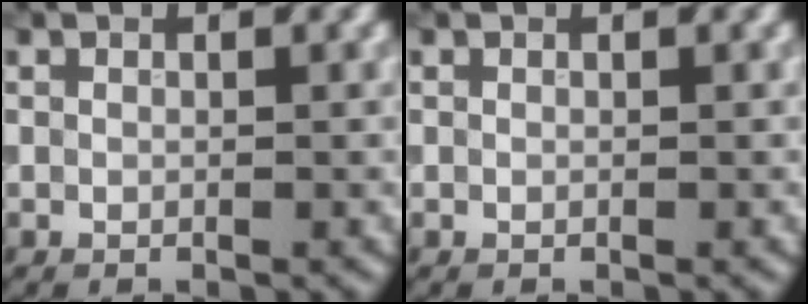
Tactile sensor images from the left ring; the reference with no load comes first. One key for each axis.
{"total": 0.0}